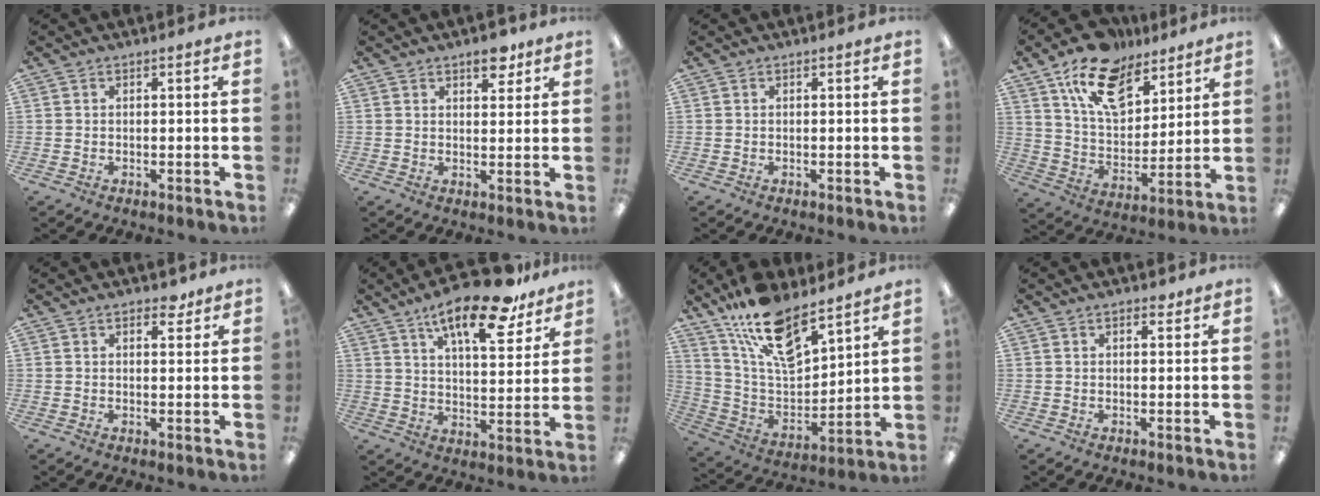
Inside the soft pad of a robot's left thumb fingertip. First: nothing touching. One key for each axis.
{"total": 5.5, "fx": 3.8, "fy": 2.6, "fz": 2.9, "tx": -0.016, "ty": -0.022, "tz": 0.060}
{"total": 0.0}
{"total": 16.4, "fx": 10.4, "fy": 9.2, "fz": 8.6, "tx": -0.143, "ty": -0.047, "tz": 0.189}
{"total": 3.4, "fx": 2.2, "fy": 1.8, "fz": 1.8, "tx": -0.006, "ty": -0.009, "tz": 0.034}
{"total": 17.3, "fx": 11.8, "fy": 5.7, "fz": 11.3, "tx": -0.173, "ty": -0.061, "tz": 0.189}
{"total": 17.6, "fx": 12.7, "fy": 7.1, "fz": 9.9, "tx": -0.186, "ty": -0.070, "tz": 0.228}
{"total": 2.1, "fx": 1.3, "fy": 1.1, "fz": 1.2, "tx": -0.010, "ty": -0.004, "tz": 0.019}